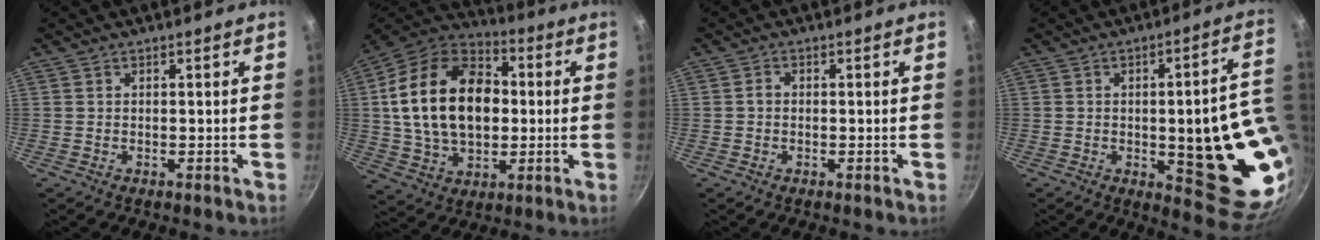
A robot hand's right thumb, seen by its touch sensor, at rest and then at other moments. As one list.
[{"total": 23.4, "force": [2.1, 15.7, 17.2], "torque": [-0.277, 0.026, 0.030]}, {"total": 1.2, "force": [-0.2, 0.9, 0.7], "torque": [-0.011, 0.008, -0.004]}, {"total": 21.7, "force": [-1.1, 6.9, 20.6], "torque": [-0.211, -0.013, -0.008]}]